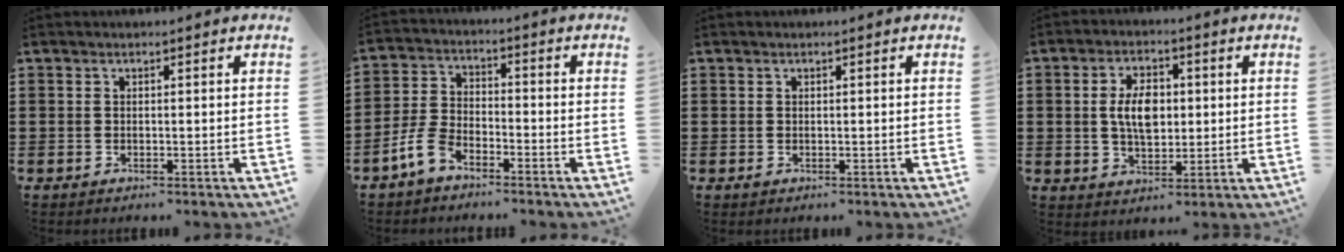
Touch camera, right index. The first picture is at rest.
{"total": 5.5, "force": [-3.7, 2.5, 3.2], "torque": [-0.087, 0.003, -0.078]}
{"total": 0.0}
{"total": 6.3, "force": [0.4, 3.6, 5.2], "torque": [-0.098, 0.004, 0.000]}